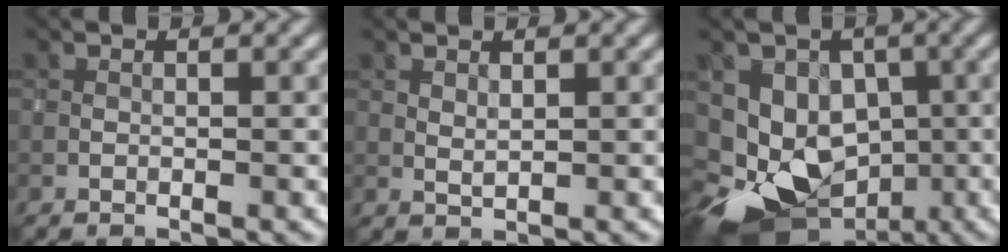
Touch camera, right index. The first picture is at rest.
{"total": 0.9, "force": [0.9, 0.1, 0.2], "torque": [-0.006, -0.002, 0.020]}
{"total": 12.1, "force": [-3.9, 9.9, 5.8], "torque": [-0.083, -0.020, -0.069]}